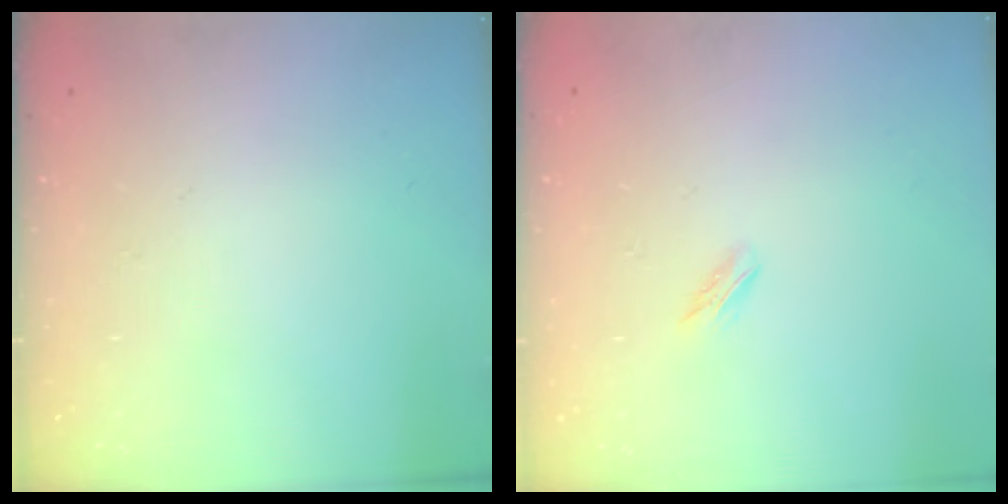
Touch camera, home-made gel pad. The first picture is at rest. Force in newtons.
{"total": 1.7, "press": 1.5, "slide": 0.6}